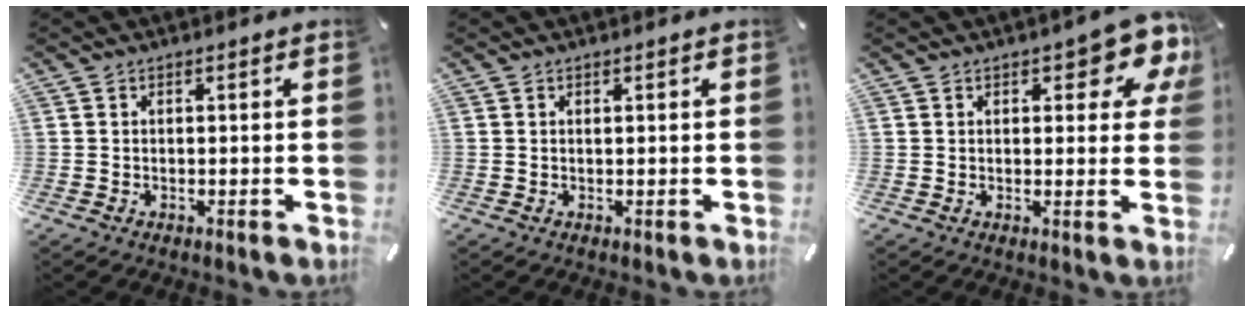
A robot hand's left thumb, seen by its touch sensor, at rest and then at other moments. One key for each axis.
{"total": 0.0}
{"total": 9.0, "fx": 4.9, "fy": 3.9, "fz": 6.4, "tx": -0.076, "ty": -0.024, "tz": 0.079}